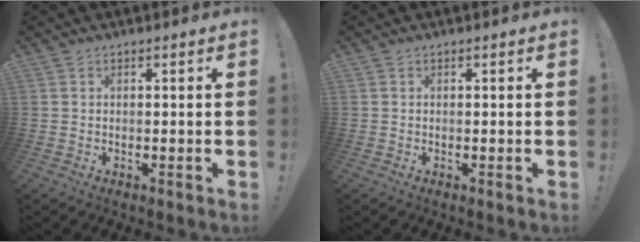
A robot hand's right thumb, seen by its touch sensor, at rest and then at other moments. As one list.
[{"total": 0.0}]